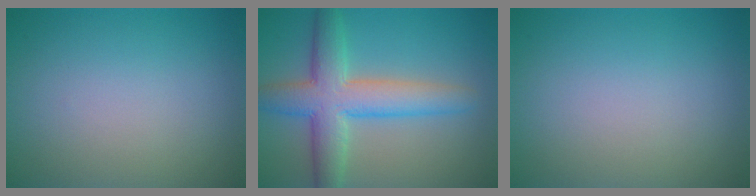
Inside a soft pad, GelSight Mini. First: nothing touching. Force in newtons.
{"total": 6.8, "press": 6.8, "slide": 0.3}
{"total": 0.0}